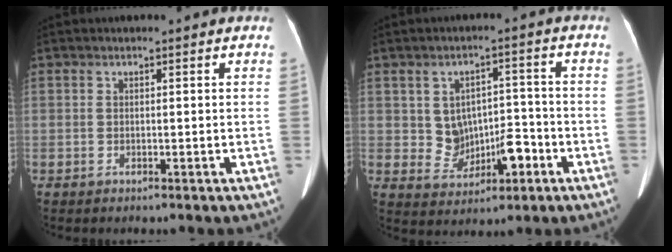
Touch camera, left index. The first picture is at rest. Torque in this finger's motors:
{"motor_torque": [0.05, 0.04, 0.12, 0.03]}